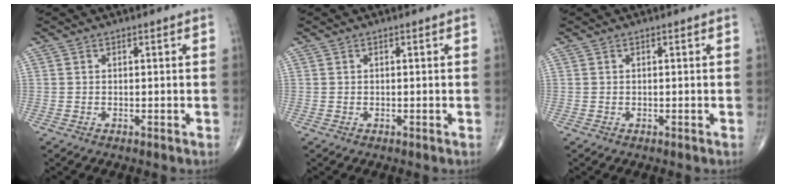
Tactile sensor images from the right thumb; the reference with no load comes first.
{"total": 0.0}
{"total": 0.0}